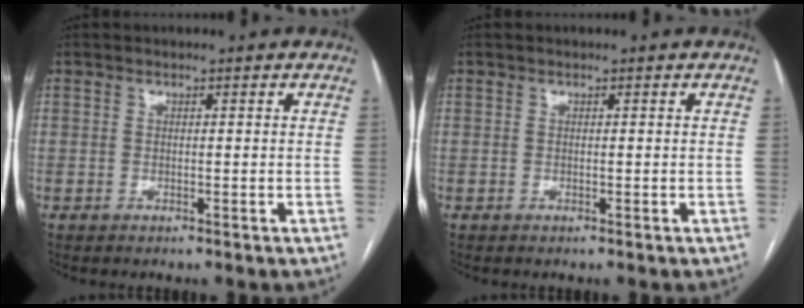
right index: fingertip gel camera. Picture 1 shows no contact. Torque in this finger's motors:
{"motor_torque": [0.00, 0.00, 0.00, 0.00]}